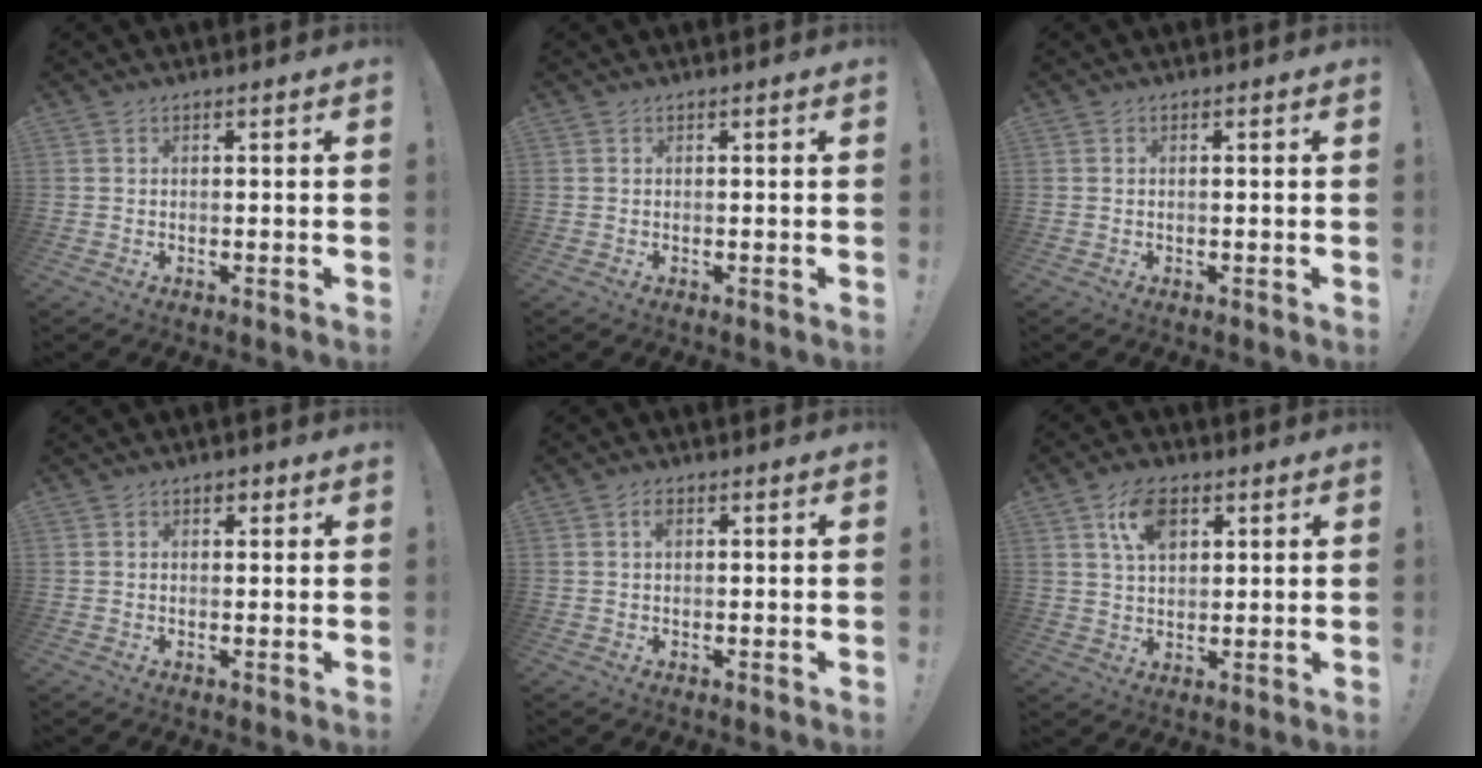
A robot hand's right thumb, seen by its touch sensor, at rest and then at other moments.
{"total": 0.0}
{"total": 0.0}
{"total": 1.6, "force": [0.8, 1.2, 0.8], "torque": [-0.009, 0.001, 0.012]}
{"total": 1.9, "force": [0.7, 1.2, 1.4], "torque": [-0.019, -0.001, 0.009]}
{"total": 9.7, "force": [4.6, 5.8, 6.3], "torque": [-0.101, -0.003, 0.084]}